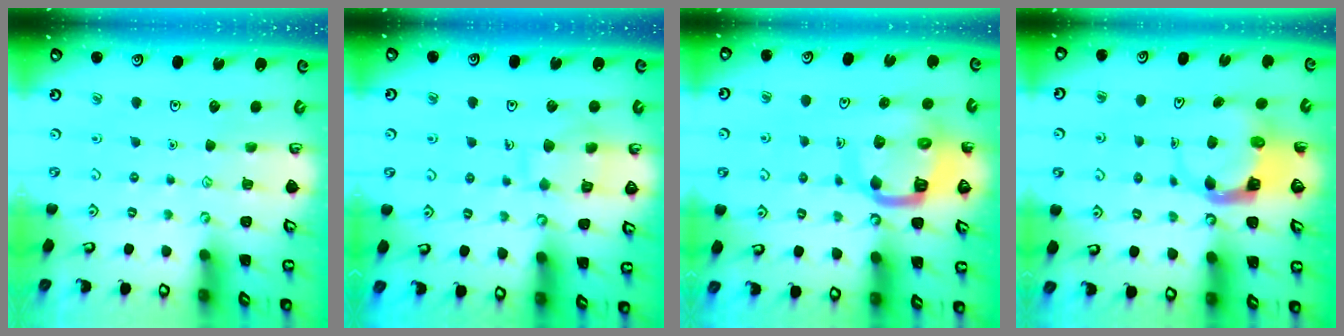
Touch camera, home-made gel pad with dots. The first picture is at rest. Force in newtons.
{"total": 9.3, "press": 9.3, "slide": 0.8}
{"total": 12.4, "press": 12.3, "slide": 1.5}
{"total": 5.0, "press": 4.9, "slide": 0.9}